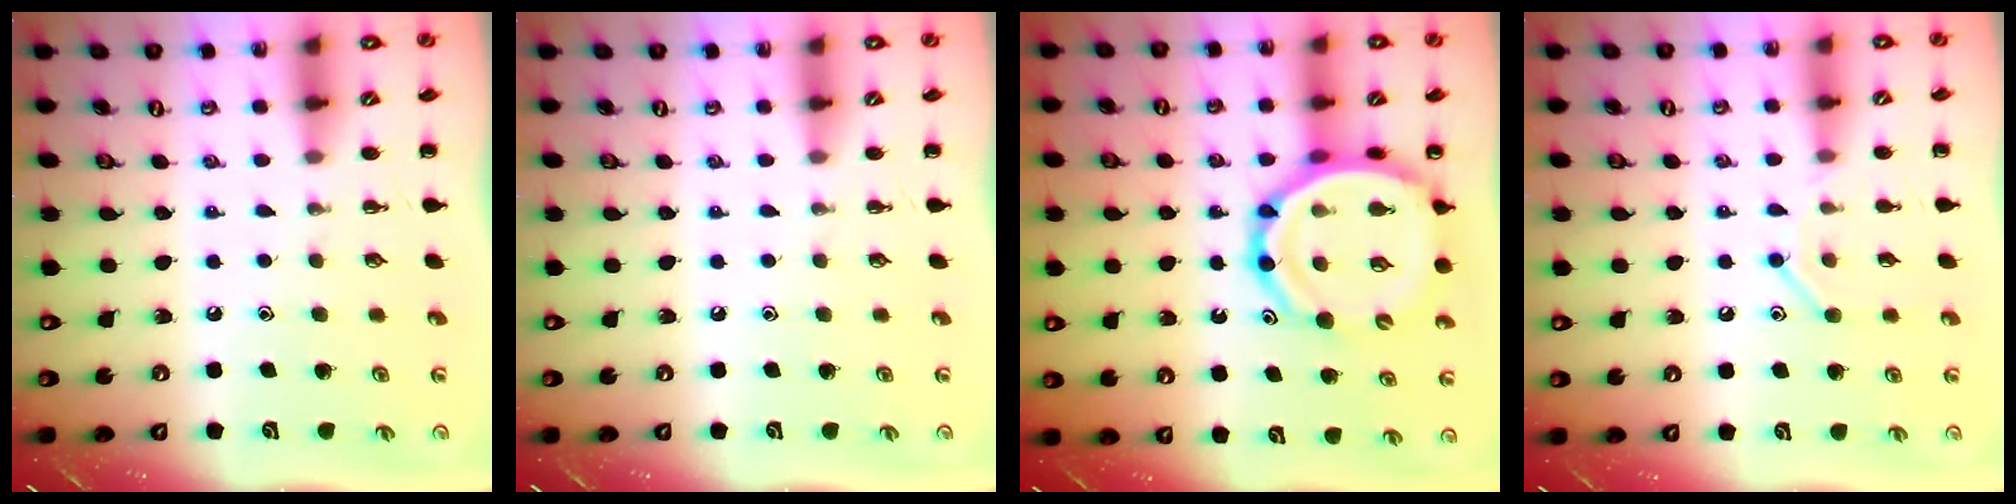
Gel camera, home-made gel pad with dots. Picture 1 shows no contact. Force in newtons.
{"total": 0.0}
{"total": 16.6, "press": 16.1, "slide": 4.1}
{"total": 8.1, "press": 7.9, "slide": 1.4}